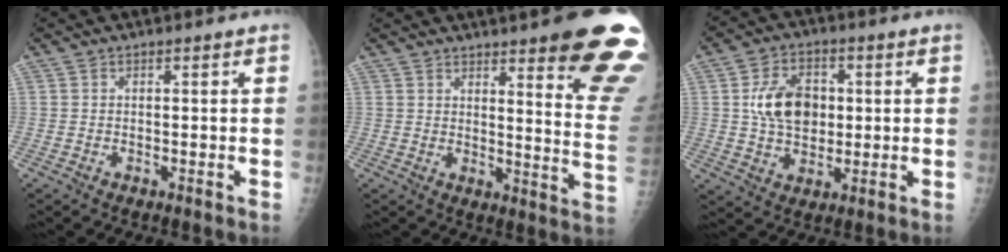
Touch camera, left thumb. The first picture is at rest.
{"total": 19.5, "force": [12.9, 2.6, 14.4], "torque": [-0.155, -0.079, 0.153]}
{"total": 10.9, "force": [1.2, 7.9, 7.4], "torque": [-0.100, 0.000, 0.024]}